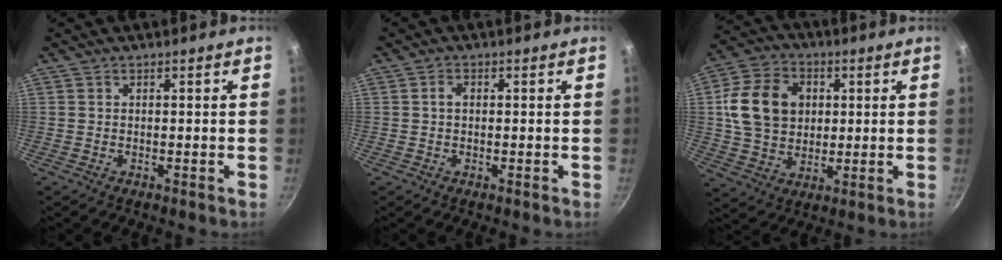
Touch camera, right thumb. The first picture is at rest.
{"total": 1.4, "force": [0.1, 1.0, 1.0], "torque": [-0.016, 0.007, 0.000]}
{"total": 15.1, "force": [2.7, 11.8, 9.0], "torque": [-0.141, 0.005, 0.044]}